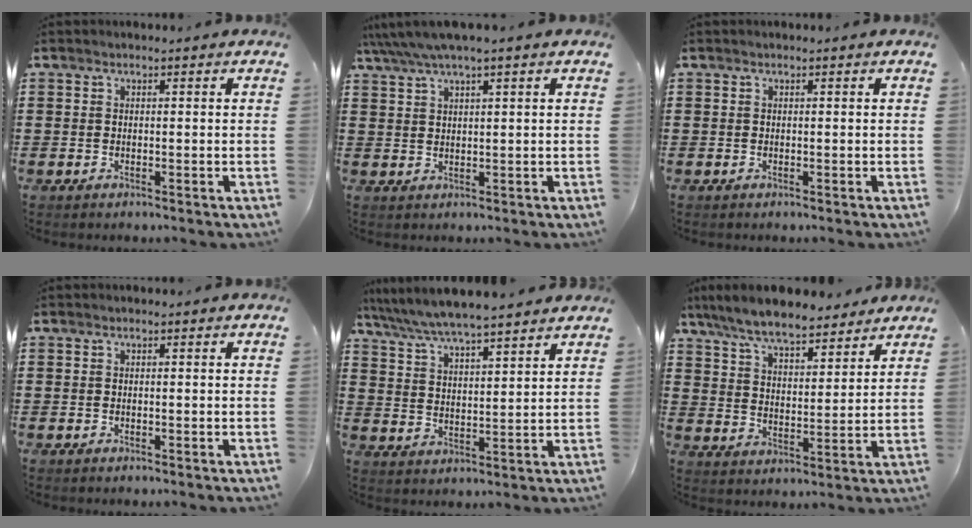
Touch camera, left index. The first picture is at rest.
{"total": 3.0, "force": [2.0, -0.1, 2.2], "torque": [-0.047, 0.000, 0.034]}
{"total": 0.0}
{"total": 0.0}
{"total": 5.9, "force": [5.6, -0.1, 1.8], "torque": [-0.058, -0.028, 0.096]}
{"total": 8.0, "force": [7.2, 1.2, 3.1], "torque": [-0.089, -0.029, 0.130]}